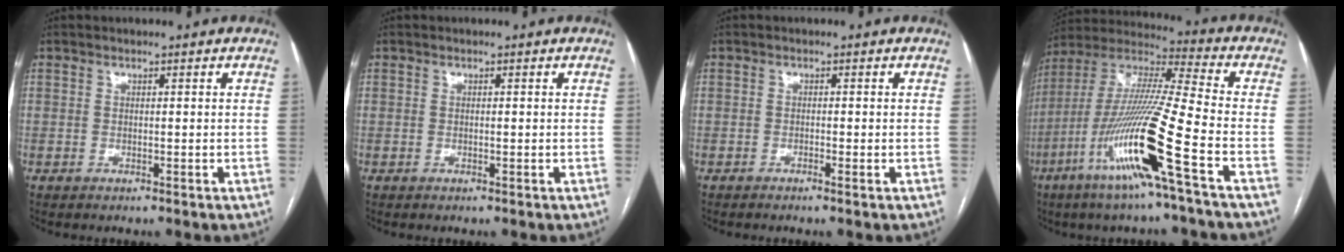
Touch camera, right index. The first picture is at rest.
{"total": 0.0}
{"total": 0.9, "force": [-0.5, -0.1, 0.6], "torque": [-0.013, 0.000, -0.008]}
{"total": 19.2, "force": [-7.9, -0.9, 17.5], "torque": [-0.364, -0.026, -0.160]}